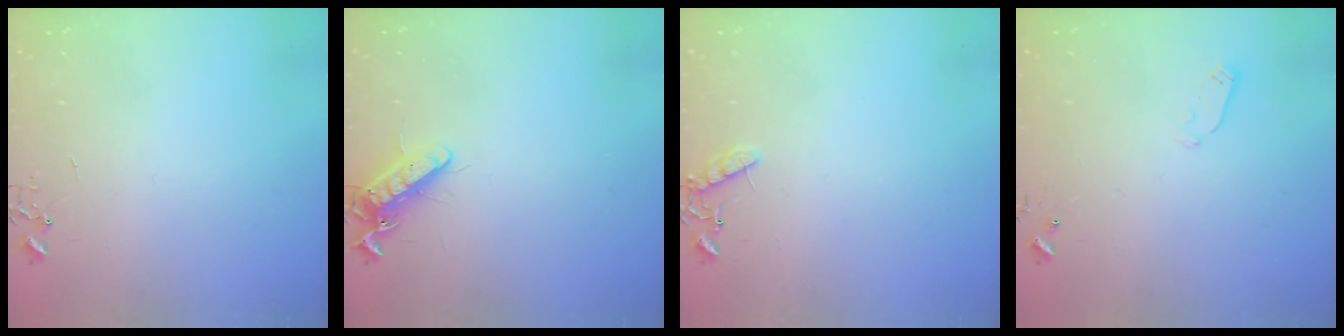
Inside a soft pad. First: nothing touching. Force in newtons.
{"total": 11.7, "press": 11.6, "slide": 1.7}
{"total": 8.1, "press": 8.1, "slide": 0.3}
{"total": 2.9, "press": 2.9, "slide": 0.4}